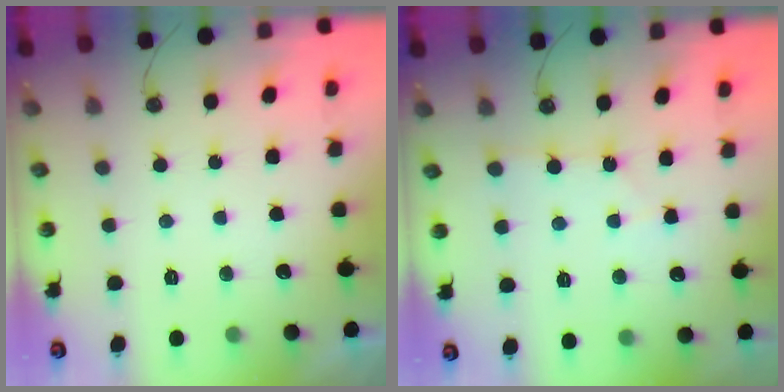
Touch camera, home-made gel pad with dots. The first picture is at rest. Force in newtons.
{"total": 2.6, "press": 2.6, "slide": 0.3}